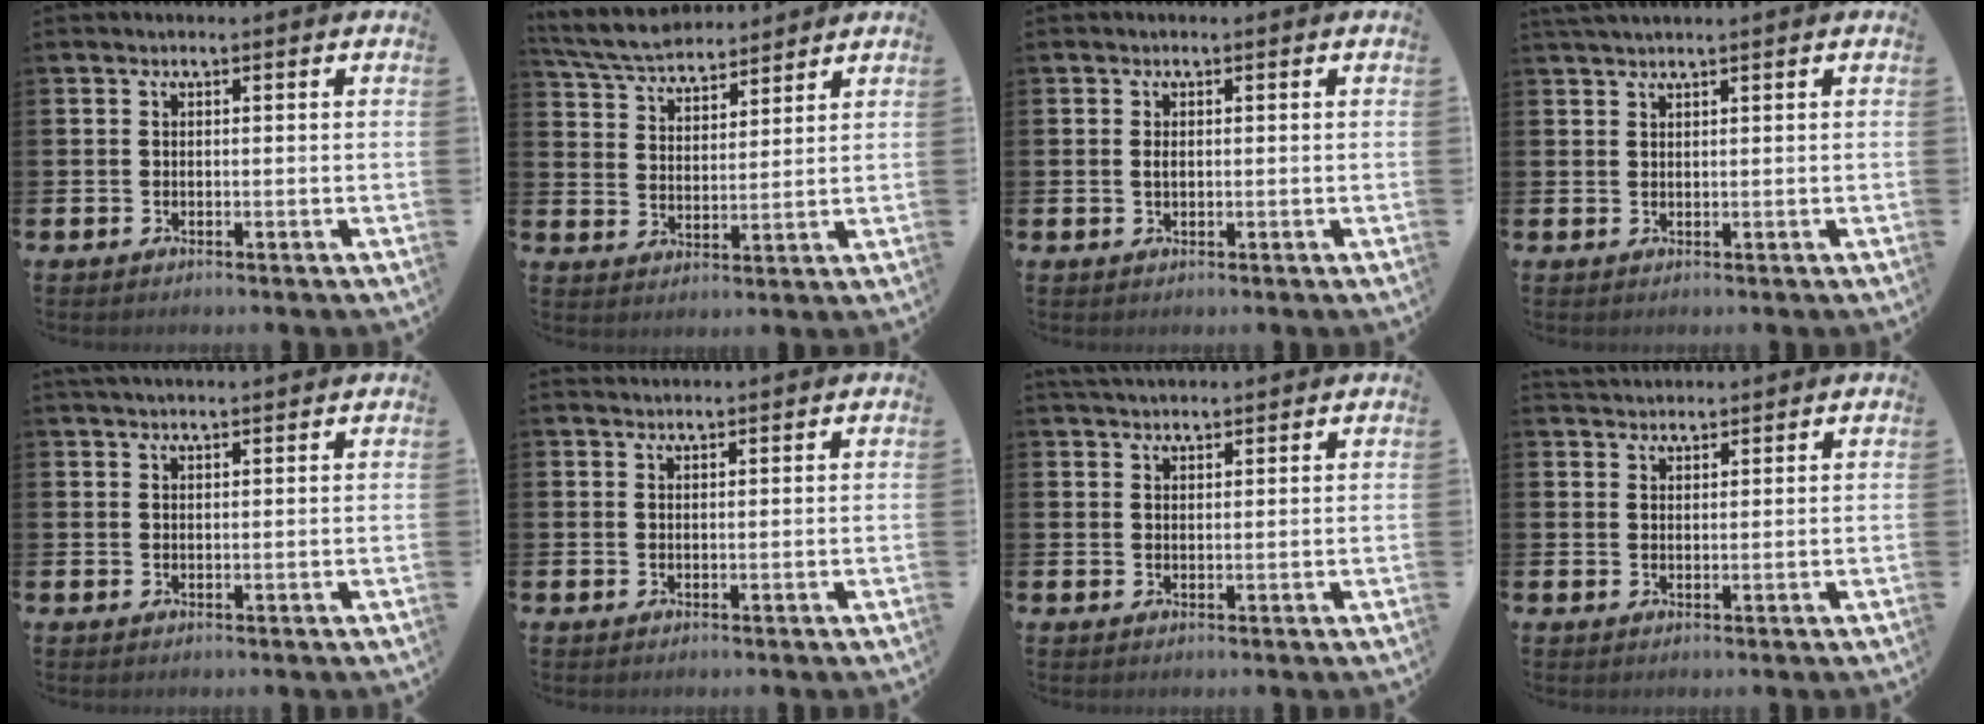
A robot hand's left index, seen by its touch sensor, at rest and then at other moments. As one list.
[{"total": 6.0, "force": [5.8, 1.2, 0.9], "torque": [-0.043, -0.029, 0.105]}, {"total": 0.9, "force": [0.1, 0.5, 0.7], "torque": [-0.012, 0.004, -0.001]}, {"total": 1.4, "force": [1.3, -0.2, 0.5], "torque": [-0.015, 0.003, 0.025]}, {"total": 2.1, "force": [2.0, 0.1, 0.4], "torque": [0.000, -0.010, 0.035]}, {"total": 1.3, "force": [1.3, 0.2, 0.0], "torque": [0.009, -0.004, 0.021]}, {"total": 2.8, "force": [2.7, 0.5, 0.4], "torque": [-0.011, -0.008, 0.049]}, {"total": 2.6, "force": [2.5, 0.6, 0.0], "torque": [0.005, -0.012, 0.045]}]